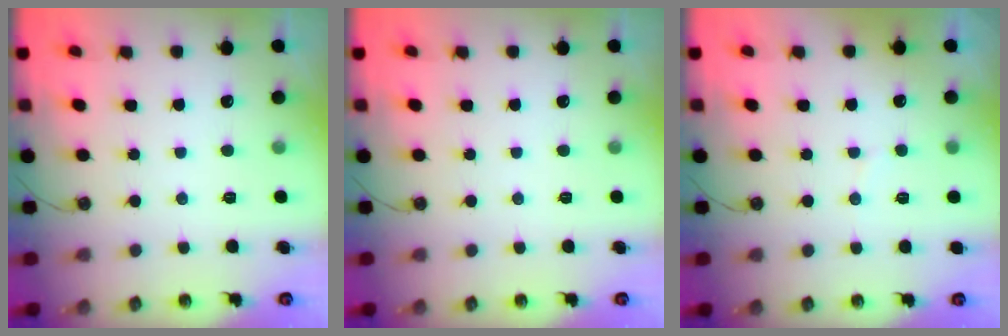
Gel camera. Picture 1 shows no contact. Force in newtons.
{"total": 0.0}
{"total": 2.9, "press": 2.6, "slide": 1.2}